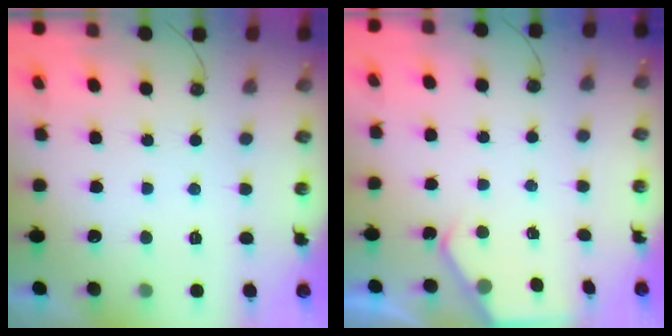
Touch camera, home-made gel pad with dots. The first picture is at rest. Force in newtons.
{"total": 2.4, "press": 2.4, "slide": 0.3}